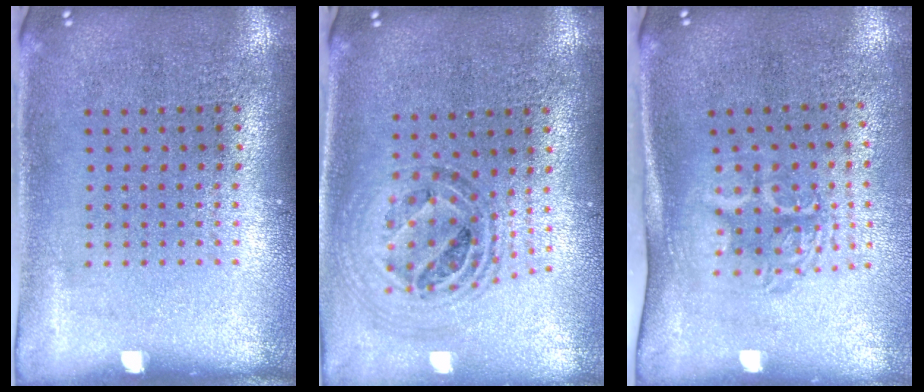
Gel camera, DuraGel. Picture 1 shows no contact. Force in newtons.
{"total": 1.0, "press": 1.0, "slide": 0.2}
{"total": 1.7, "press": 1.3, "slide": 1.1}